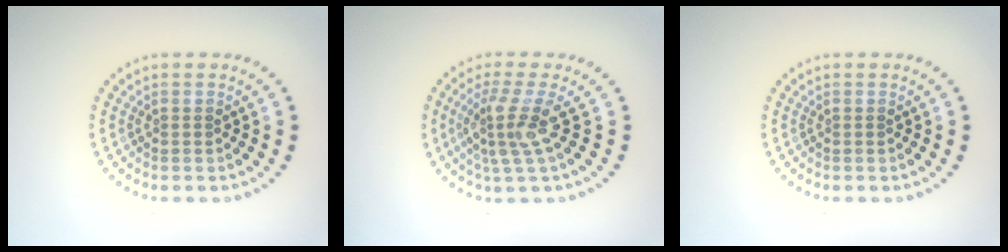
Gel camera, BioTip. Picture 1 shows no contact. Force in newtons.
{"total": 3.5, "press": 2.6, "slide": 2.3}
{"total": 0.0}